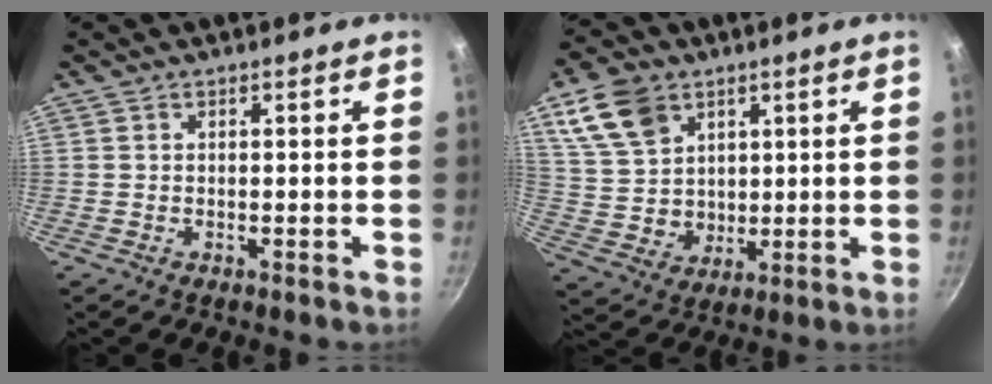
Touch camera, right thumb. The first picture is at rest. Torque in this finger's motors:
{"motor_torque": [-0.71, 0.78, 0.11, -0.07, 0.06]}